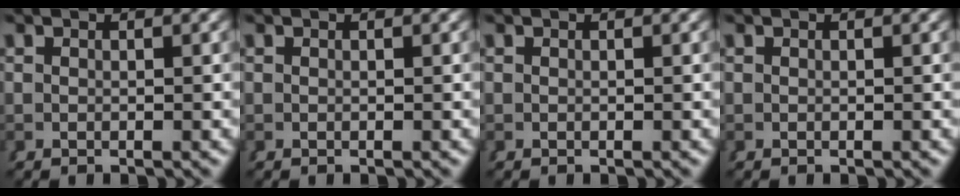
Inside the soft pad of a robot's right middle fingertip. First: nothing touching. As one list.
[{"total": 0.0}, {"total": 0.0}, {"total": 0.0}]